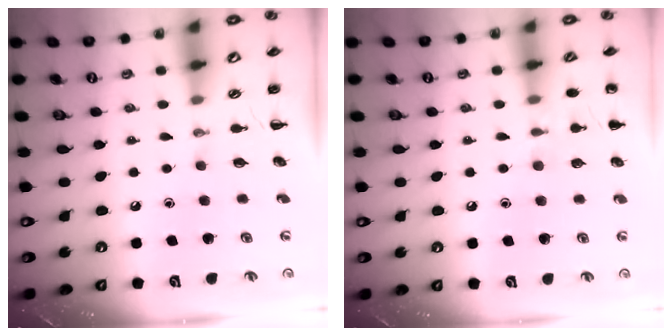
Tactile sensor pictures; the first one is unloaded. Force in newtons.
{"total": 7.2, "press": 6.8, "slide": 2.2}